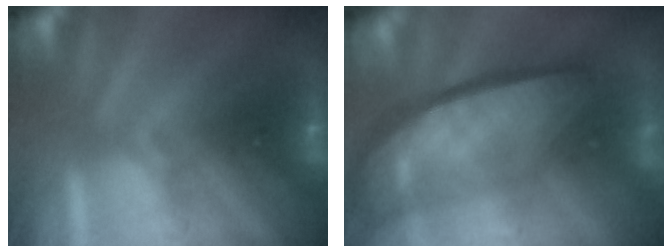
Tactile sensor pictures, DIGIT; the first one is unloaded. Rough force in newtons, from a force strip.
{"total": 10.5}